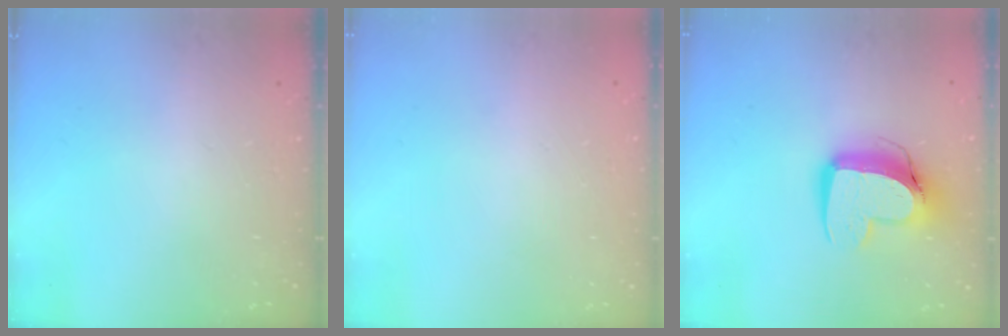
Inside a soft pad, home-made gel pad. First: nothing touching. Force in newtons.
{"total": 0.0}
{"total": 12.9, "press": 12.9, "slide": 1.2}